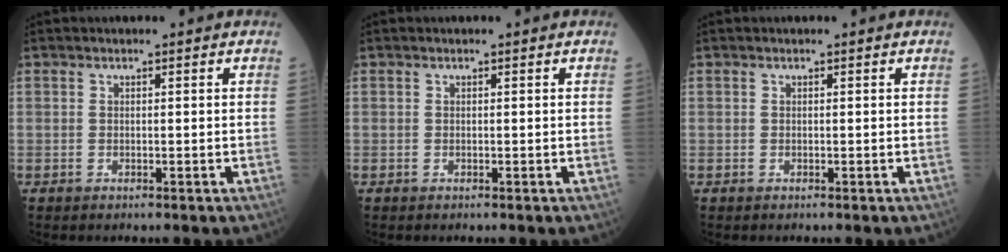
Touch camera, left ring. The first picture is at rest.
{"total": 0.0}
{"total": 0.0}